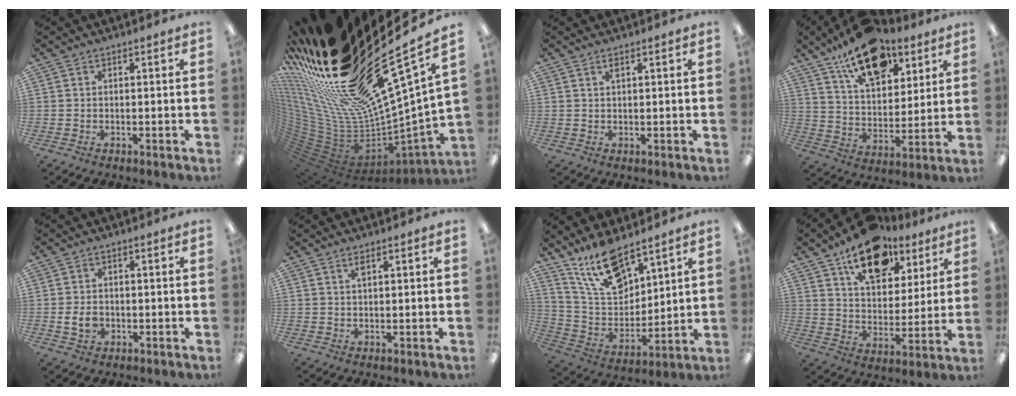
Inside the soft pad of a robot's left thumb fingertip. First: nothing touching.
{"total": 34.3, "force": [21.2, 12.0, 24.2], "torque": [-0.351, -0.242, 0.442]}
{"total": 1.4, "force": [1.1, 0.2, 0.8], "torque": [-0.018, 0.001, 0.020]}
{"total": 17.8, "force": [11.7, 9.3, 9.6], "torque": [-0.143, -0.059, 0.203]}
{"total": 3.7, "force": [-0.5, 2.7, 2.4], "torque": [-0.049, 0.002, -0.009]}
{"total": 1.8, "force": [1.3, 0.4, 1.1], "torque": [-0.018, -0.001, 0.021]}
{"total": 14.9, "force": [11.4, 6.3, 7.2], "torque": [-0.139, -0.061, 0.210]}
{"total": 17.1, "force": [11.5, 9.4, 8.4], "torque": [-0.129, -0.061, 0.203]}